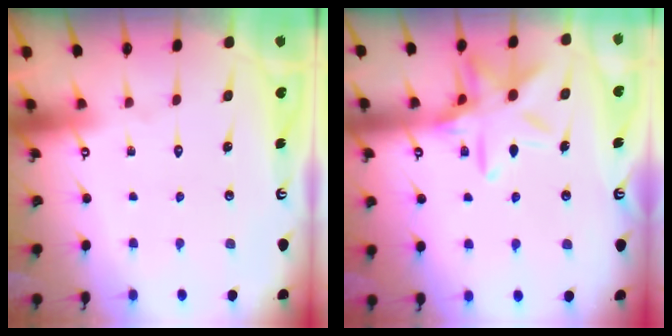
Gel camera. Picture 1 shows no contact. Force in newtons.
{"total": 13.5, "press": 13.4, "slide": 1.0}